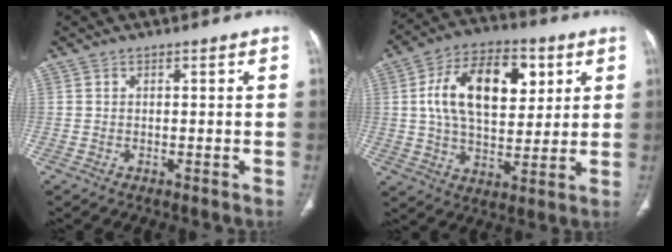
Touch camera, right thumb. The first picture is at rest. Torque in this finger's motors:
{"motor_torque": [2.20, 2.81, 1.07, -0.68, 0.54]}